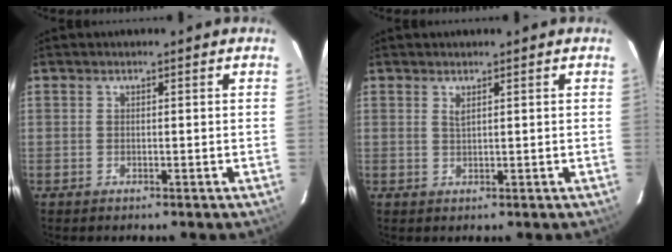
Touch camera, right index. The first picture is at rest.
{"total": 1.1, "force": [0.7, 0.2, 0.8], "torque": [-0.015, 0.000, 0.013]}